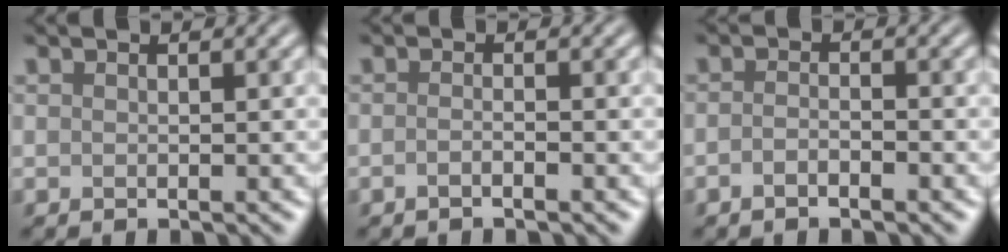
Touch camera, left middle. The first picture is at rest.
{"total": 1.0, "force": [-0.6, 0.3, 0.8], "torque": [-0.014, -0.001, -0.014]}
{"total": 1.5, "force": [-0.9, 0.4, 1.1], "torque": [-0.023, 0.000, -0.019]}